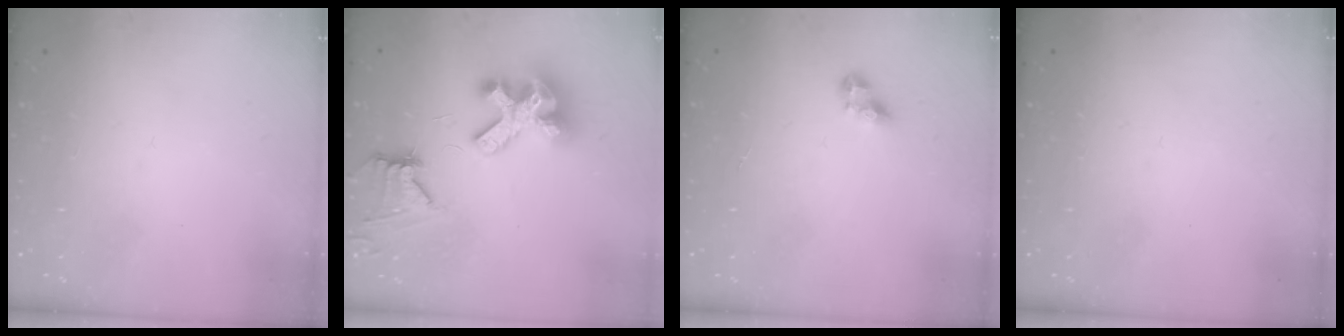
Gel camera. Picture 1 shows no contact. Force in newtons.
{"total": 11.8, "press": 11.7, "slide": 1.4}
{"total": 5.0, "press": 5.0, "slide": 0.6}
{"total": 0.0}